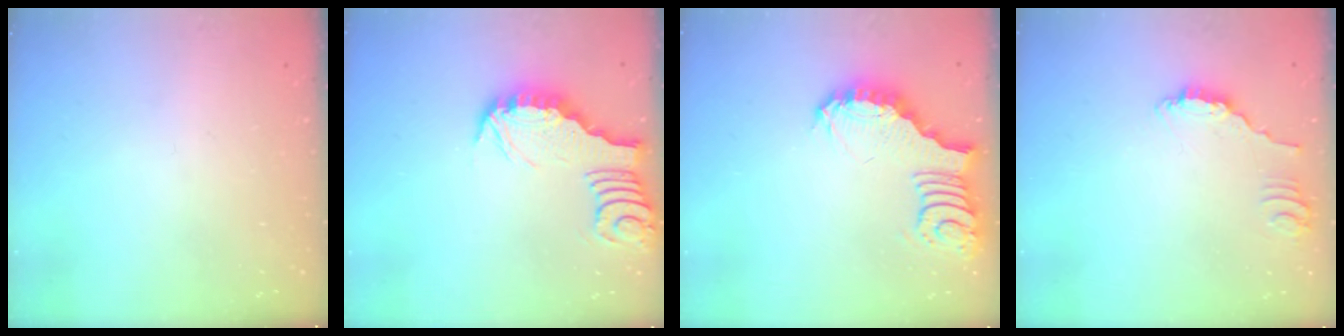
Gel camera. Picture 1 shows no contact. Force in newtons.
{"total": 3.1, "press": 3.1, "slide": 0.4}
{"total": 3.6, "press": 3.6, "slide": 0.6}
{"total": 2.4, "press": 2.4, "slide": 0.1}